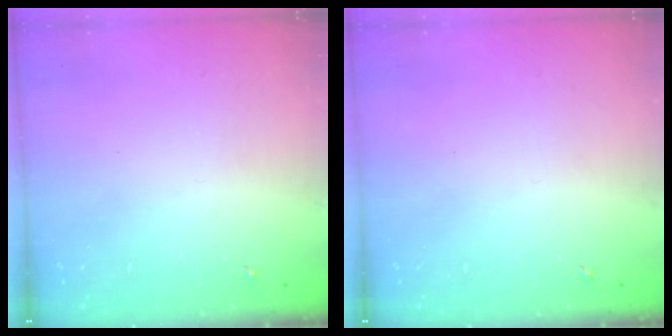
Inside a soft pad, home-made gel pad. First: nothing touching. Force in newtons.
{"total": 0.0}